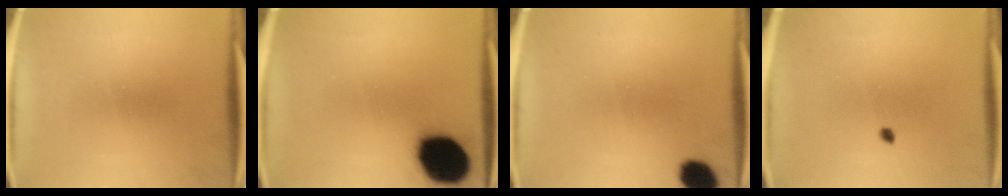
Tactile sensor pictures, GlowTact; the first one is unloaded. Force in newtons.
{"total": 19.0}
{"total": 6.7}
{"total": 0.8}